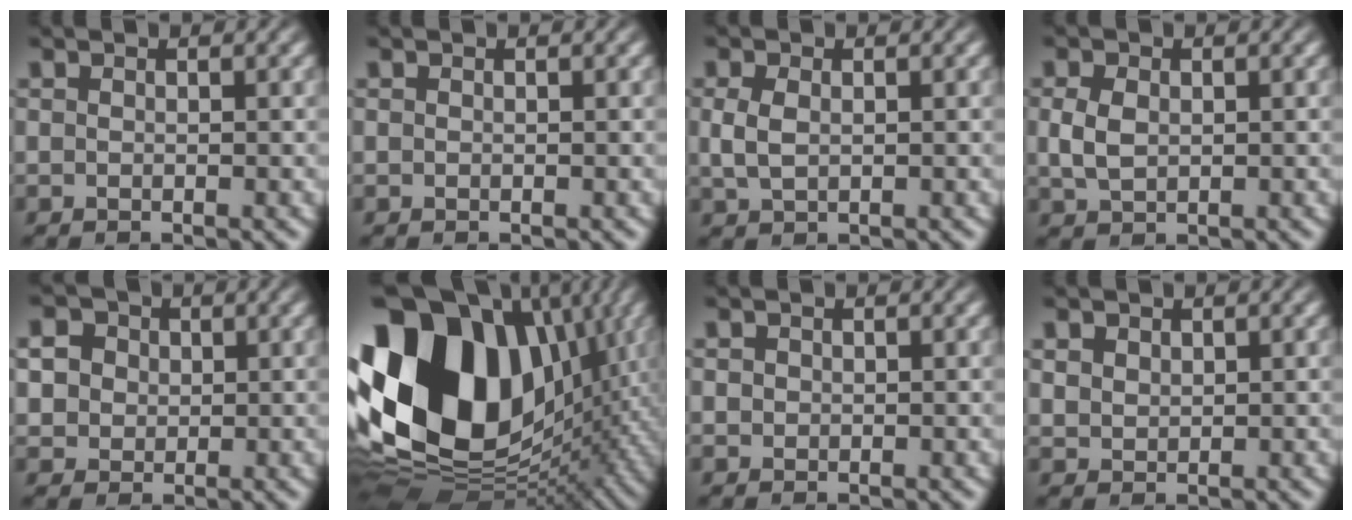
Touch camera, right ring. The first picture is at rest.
{"total": 0.0}
{"total": 2.4, "force": [0.2, 1.8, 1.6], "torque": [-0.044, -0.005, 0.011]}
{"total": 3.1, "force": [0.1, 2.5, 1.8], "torque": [-0.047, -0.008, 0.012]}
{"total": 7.0, "force": [2.1, 6.0, 2.9], "torque": [-0.063, 0.001, 0.034]}
{"total": 30.4, "force": [-0.6, 20.8, 22.1], "torque": [-0.364, -0.047, 0.011]}
{"total": 0.6, "force": [0.1, 0.5, 0.3], "torque": [-0.005, -0.004, 0.008]}
{"total": 1.7, "force": [1.2, 1.1, 0.4], "torque": [-0.008, -0.002, 0.033]}